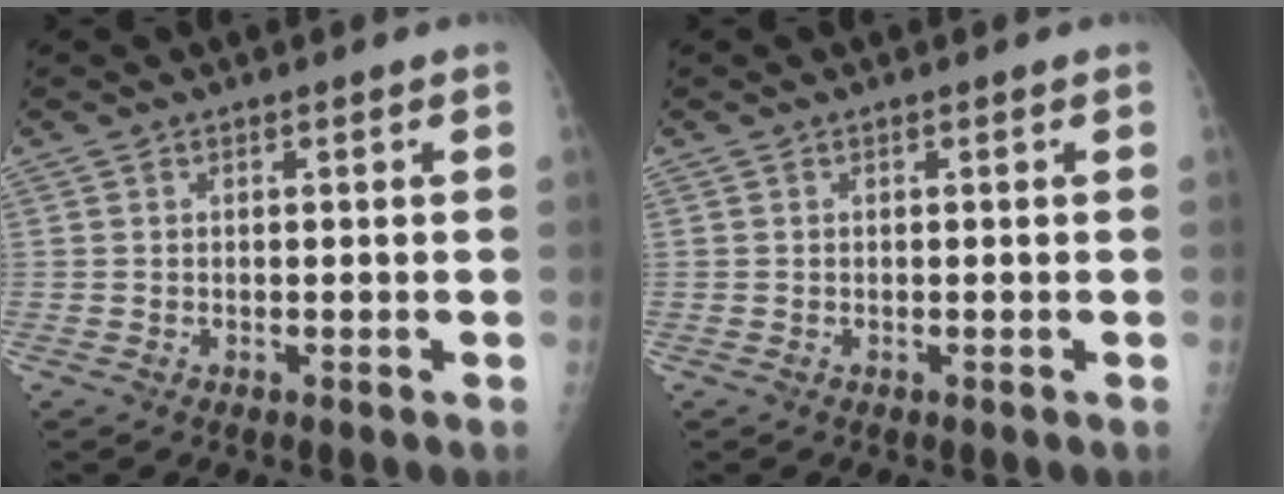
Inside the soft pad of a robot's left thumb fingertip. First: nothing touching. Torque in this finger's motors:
{"motor_torque": [0.24, 0.24, 0.13, -0.13, 0.00]}